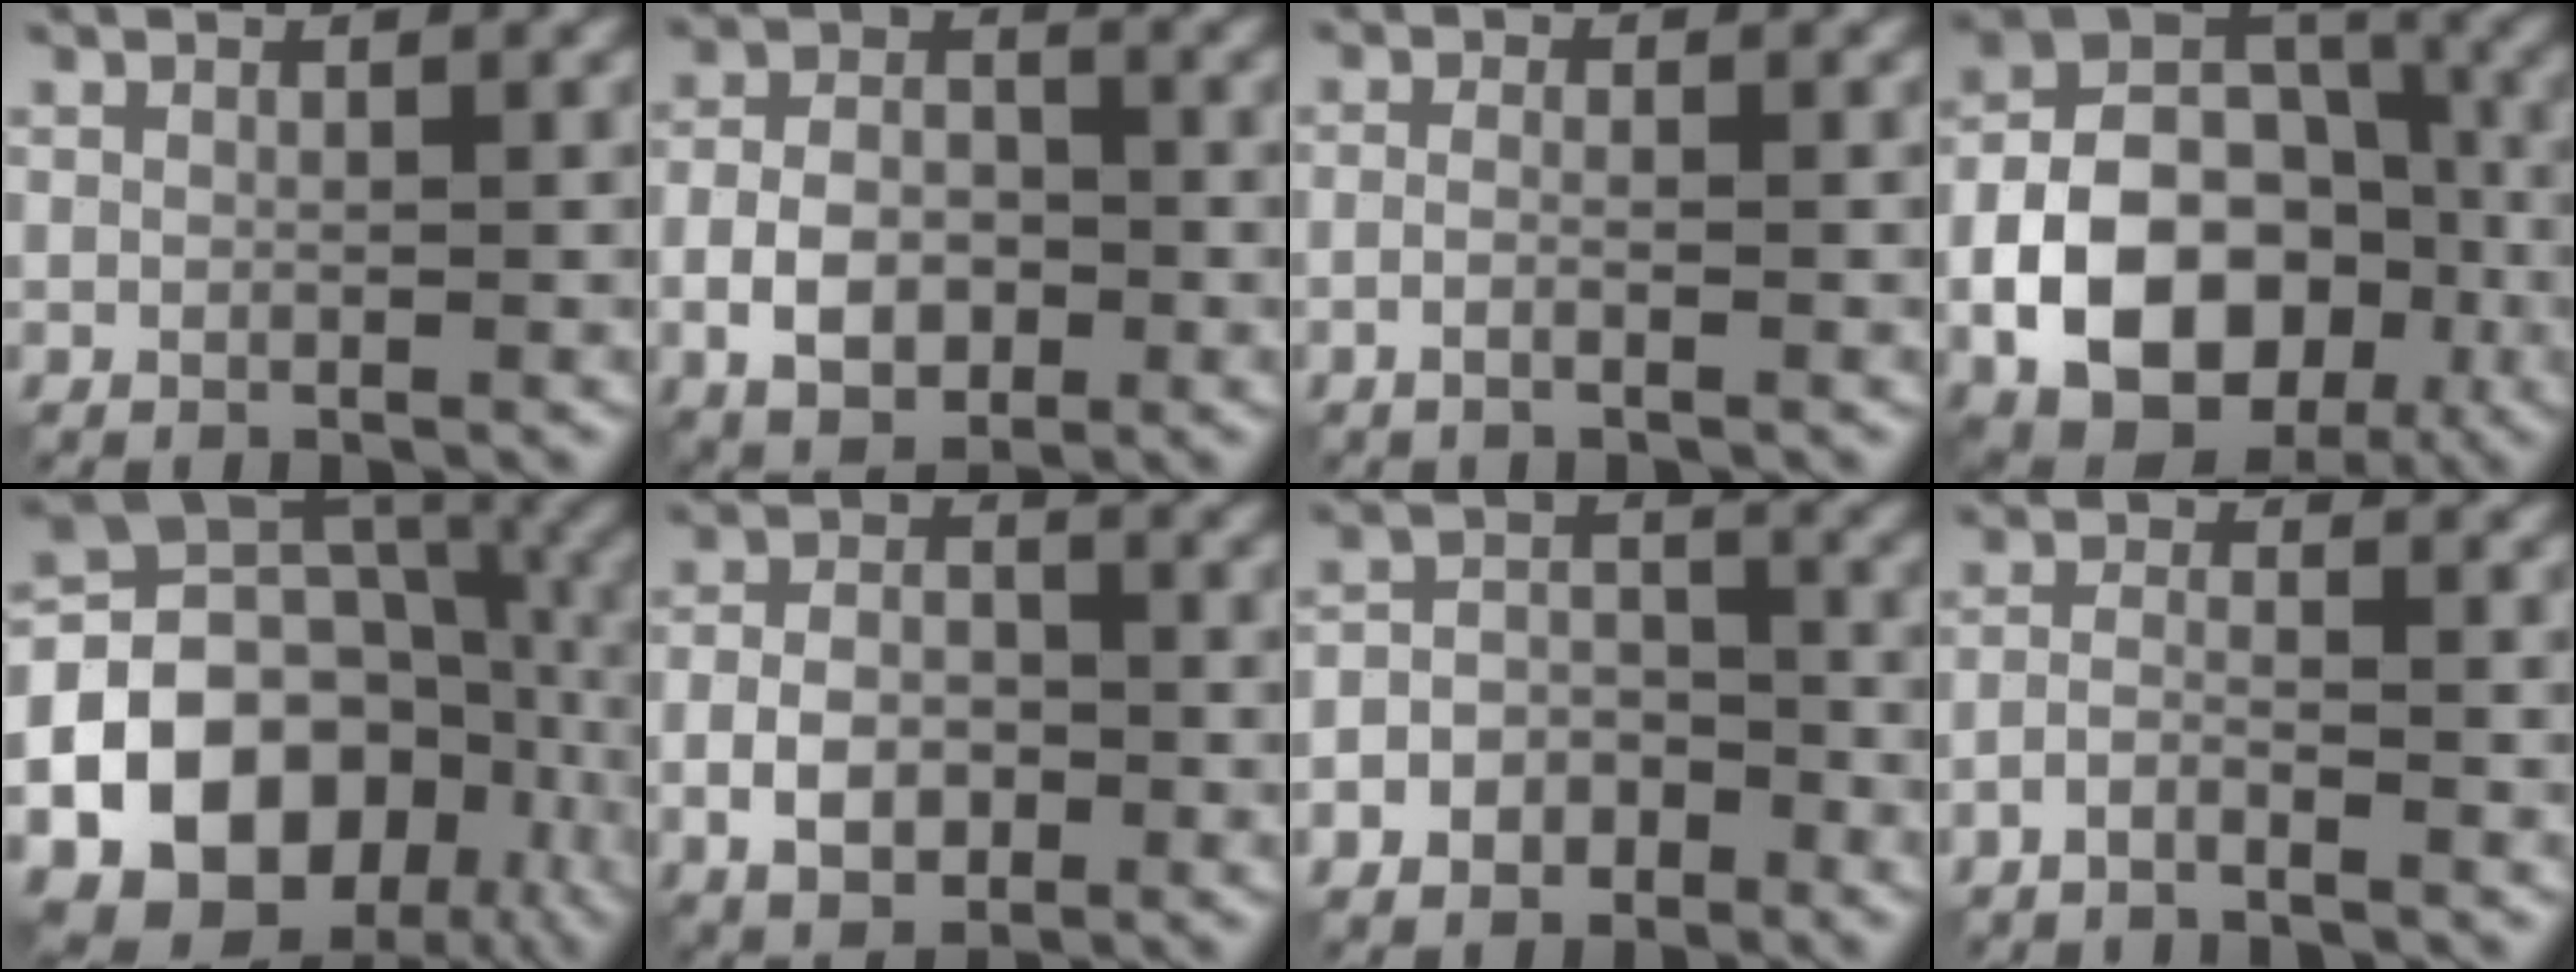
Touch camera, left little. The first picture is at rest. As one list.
[{"total": 5.8, "force": [-2.0, 3.7, 4.1], "torque": [-0.076, 0.003, -0.040]}, {"total": 1.3, "force": [-0.7, 0.3, 1.1], "torque": [-0.019, 0.002, -0.019]}, {"total": 13.0, "force": [-4.2, 9.1, 8.4], "torque": [-0.153, -0.002, -0.082]}, {"total": 20.1, "force": [-6.7, 15.7, 10.6], "torque": [-0.197, -0.015, -0.117]}, {"total": 5.2, "force": [-1.9, 3.3, 3.6], "torque": [-0.066, 0.003, -0.038]}, {"total": 4.2, "force": [-2.7, 2.8, 1.7], "torque": [-0.020, 0.011, -0.053]}, {"total": 1.8, "force": [-1.4, 0.3, 1.0], "torque": [-0.023, 0.001, -0.036]}]